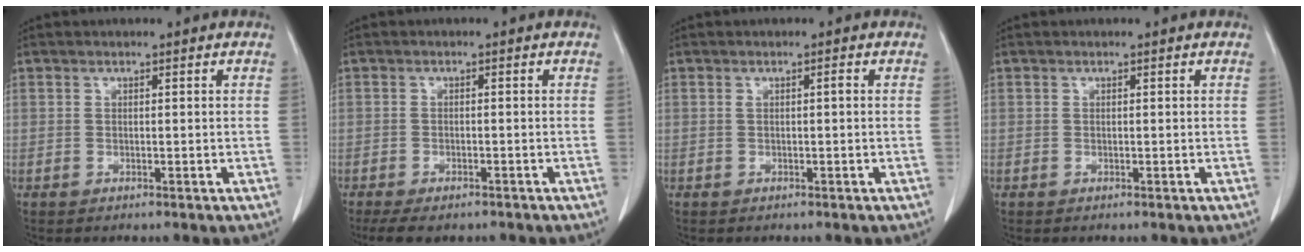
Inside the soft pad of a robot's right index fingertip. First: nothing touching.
{"total": 7.8, "force": [-5.8, 3.2, 4.0], "torque": [-0.068, -0.006, -0.085]}
{"total": 1.3, "force": [0.1, 0.5, 1.2], "torque": [-0.029, 0.010, 0.005]}
{"total": 0.0}